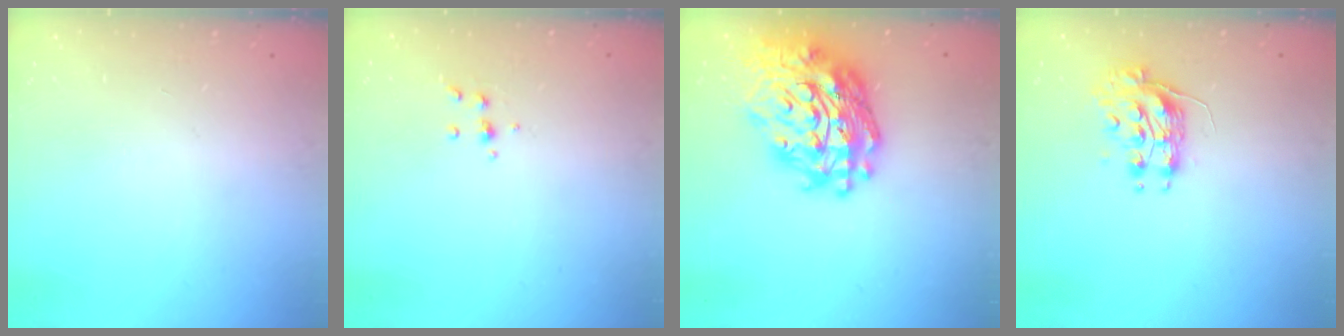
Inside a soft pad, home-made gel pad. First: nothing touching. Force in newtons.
{"total": 4.8, "press": 4.8, "slide": 0.5}
{"total": 24.3, "press": 24.2, "slide": 2.6}
{"total": 8.7, "press": 8.7, "slide": 0.4}